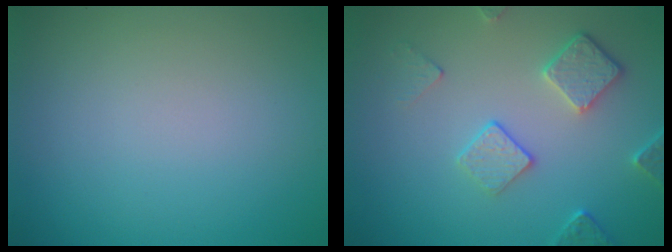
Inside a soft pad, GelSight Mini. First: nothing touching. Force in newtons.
{"total": 3.7, "press": 3.2, "slide": 2.0}